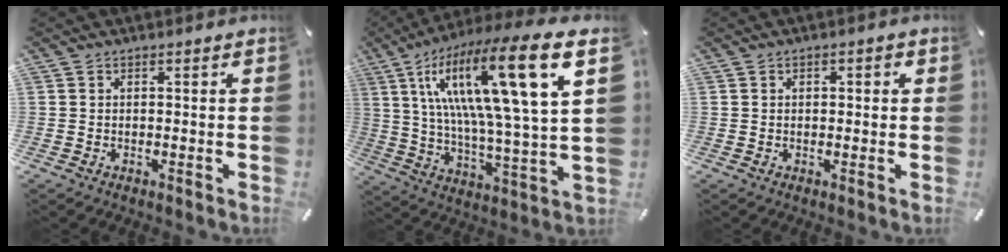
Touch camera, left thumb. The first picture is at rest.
{"total": 24.6, "force": [11.8, 4.5, 21.1], "torque": [-0.395, -0.079, 0.174]}
{"total": 1.1, "force": [0.2, 0.9, 0.6], "torque": [-0.014, 0.007, 0.001]}